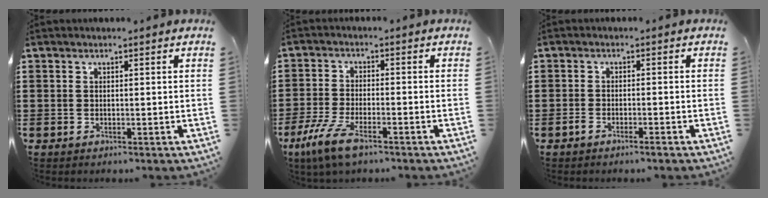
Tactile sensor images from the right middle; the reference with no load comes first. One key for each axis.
{"total": 6.9, "fx": -4.4, "fy": 2.1, "fz": 5.0, "tx": -0.121, "ty": -0.011, "tz": -0.085}
{"total": 1.4, "fx": -1.1, "fy": 0.2, "fz": 0.8, "tx": -0.017, "ty": -0.003, "tz": -0.020}